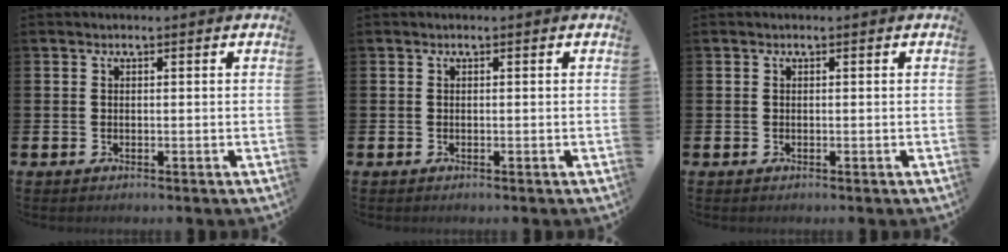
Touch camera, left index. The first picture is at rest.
{"total": 0.0}
{"total": 0.0}